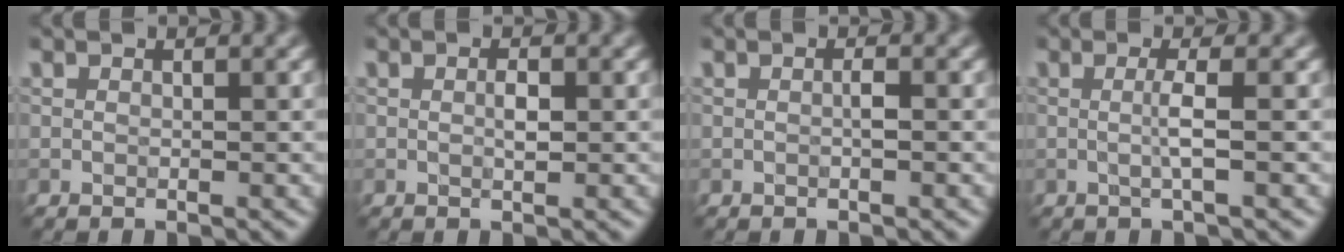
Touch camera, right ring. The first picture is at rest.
{"total": 1.2, "force": [0.0, 0.4, 1.1], "torque": [-0.023, -0.001, 0.001]}
{"total": 0.7, "force": [-0.1, 0.1, 0.7], "torque": [-0.013, 0.000, -0.002]}
{"total": 2.0, "force": [-0.1, 0.2, 1.9], "torque": [-0.041, -0.004, -0.005]}